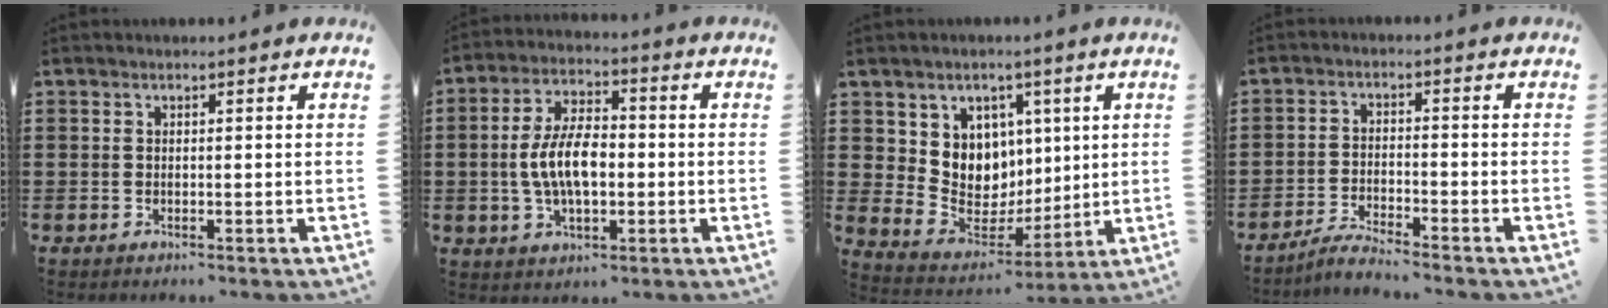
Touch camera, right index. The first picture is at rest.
{"total": 8.6, "force": [-0.8, 4.2, 7.4], "torque": [-0.160, 0.003, -0.020]}
{"total": 7.9, "force": [2.8, 7.3, 1.0], "torque": [-0.045, -0.040, 0.058]}
{"total": 3.3, "force": [-3.2, 0.0, 0.9], "torque": [-0.017, 0.006, -0.064]}